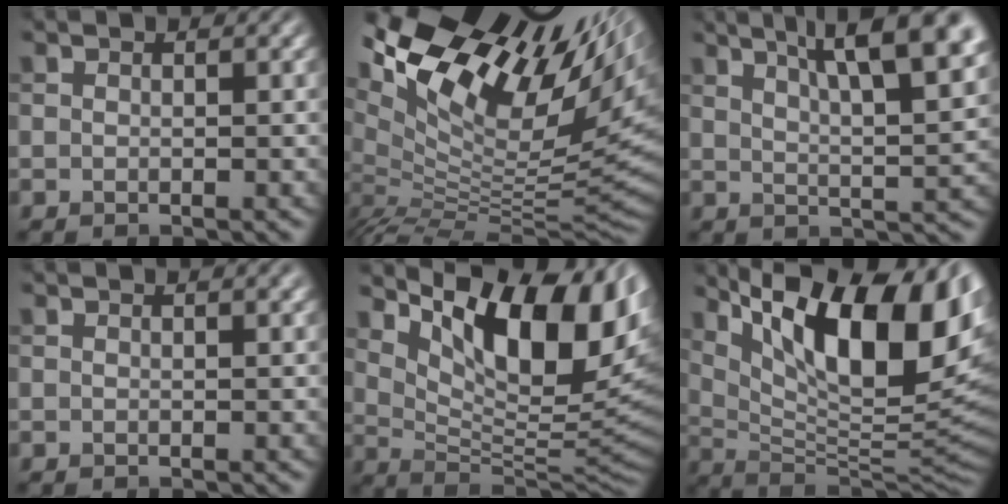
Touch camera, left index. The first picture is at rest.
{"total": 17.1, "force": [8.5, 5.9, 13.6], "torque": [-0.249, 0.034, 0.148]}
{"total": 11.0, "force": [6.3, 3.1, 8.5], "torque": [-0.088, 0.030, 0.072]}
{"total": 1.1, "force": [0.7, 0.3, 0.8], "torque": [-0.006, 0.005, 0.008]}
{"total": 12.8, "force": [6.4, 4.9, 10.0], "torque": [-0.152, 0.000, 0.115]}
{"total": 15.9, "force": [6.7, 5.9, 13.2], "torque": [-0.210, 0.003, 0.122]}